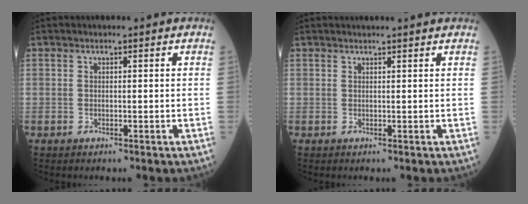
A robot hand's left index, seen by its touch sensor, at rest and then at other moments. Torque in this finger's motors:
{"motor_torque": [1.04, -1.10, 0.27, 0.14]}